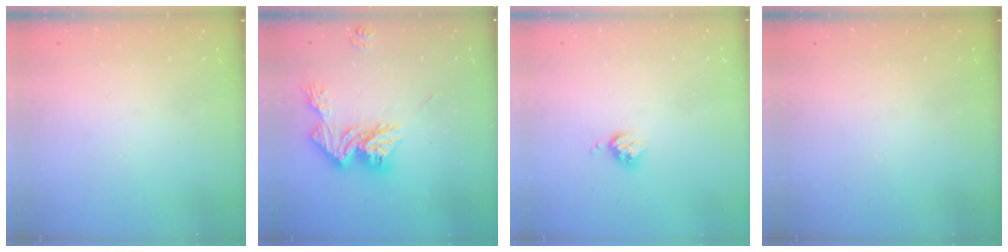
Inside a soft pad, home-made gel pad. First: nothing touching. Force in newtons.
{"total": 14.7, "press": 14.7, "slide": 1.2}
{"total": 3.6, "press": 3.6, "slide": 0.4}
{"total": 0.0}